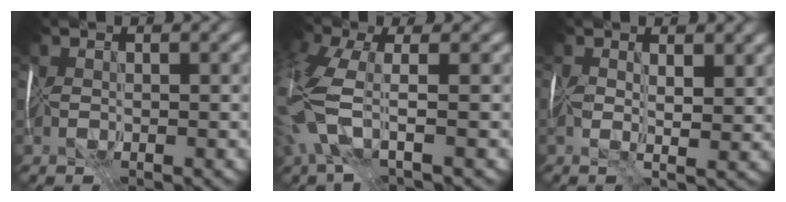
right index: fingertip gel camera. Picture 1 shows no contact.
{"total": 7.0, "force": [-1.4, 3.2, 6.0], "torque": [-0.158, -0.005, -0.040]}
{"total": 3.2, "force": [1.0, 1.5, 2.7], "torque": [-0.051, -0.002, 0.018]}